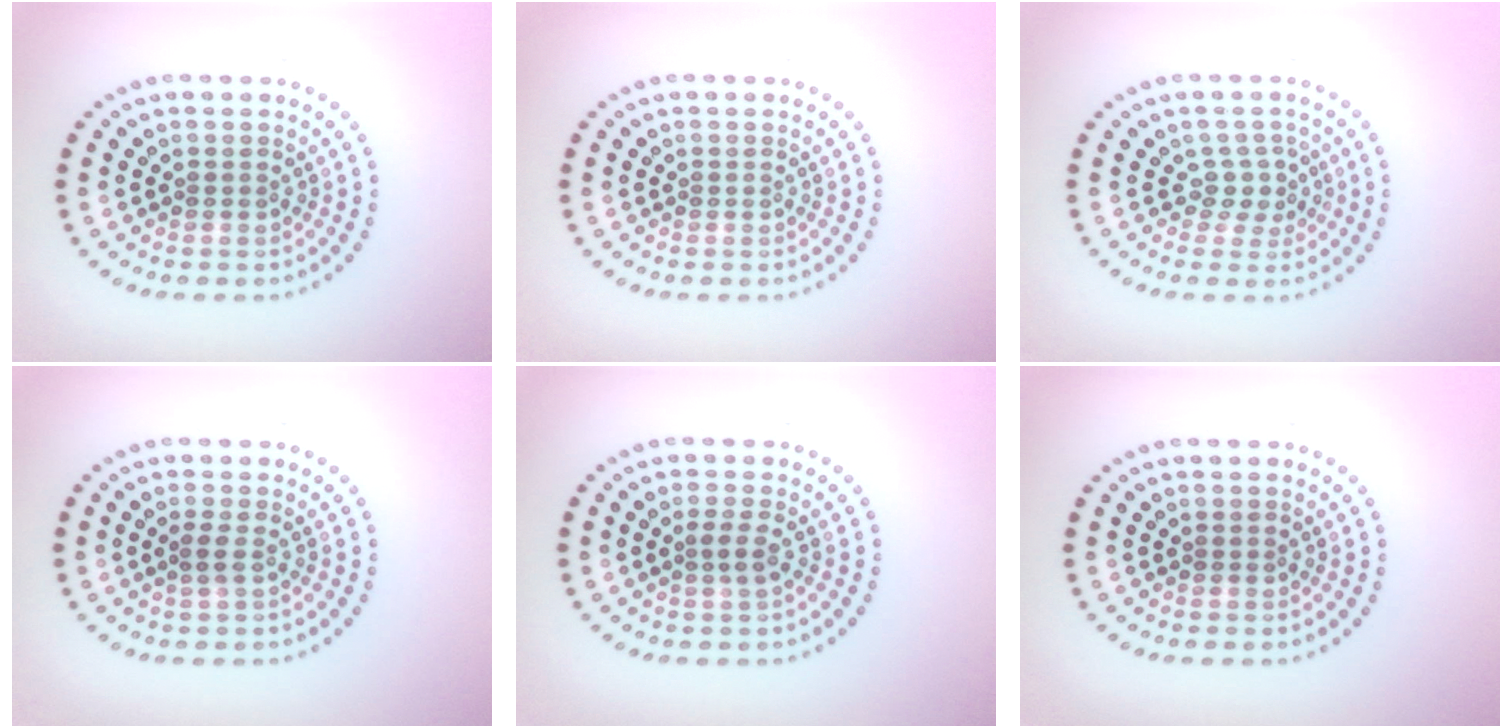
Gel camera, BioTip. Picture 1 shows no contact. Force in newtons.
{"total": 0.0}
{"total": 2.0, "press": 1.6, "slide": 1.2}
{"total": 0.9, "press": 0.7, "slide": 0.6}
{"total": 1.2, "press": 1.1, "slide": 0.6}
{"total": 0.0}